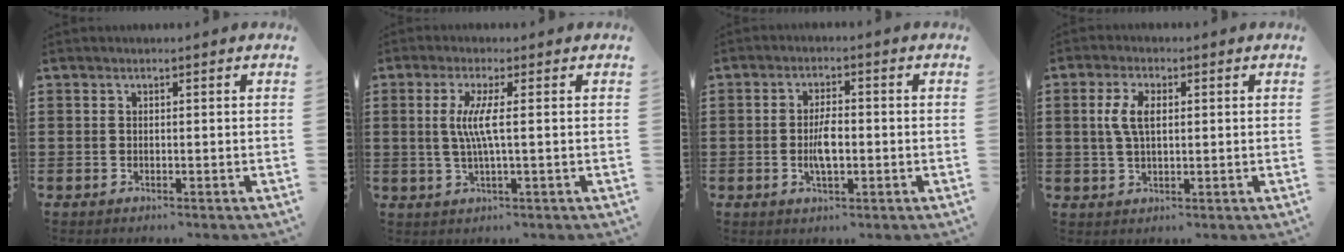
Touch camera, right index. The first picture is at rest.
{"total": 4.9, "force": [0.3, -0.1, 4.9], "torque": [-0.107, -0.014, -0.003]}
{"total": 4.5, "force": [-0.6, 1.7, 4.2], "torque": [-0.089, -0.002, -0.016]}
{"total": 4.9, "force": [0.8, 2.3, 4.2], "torque": [-0.095, 0.009, 0.009]}